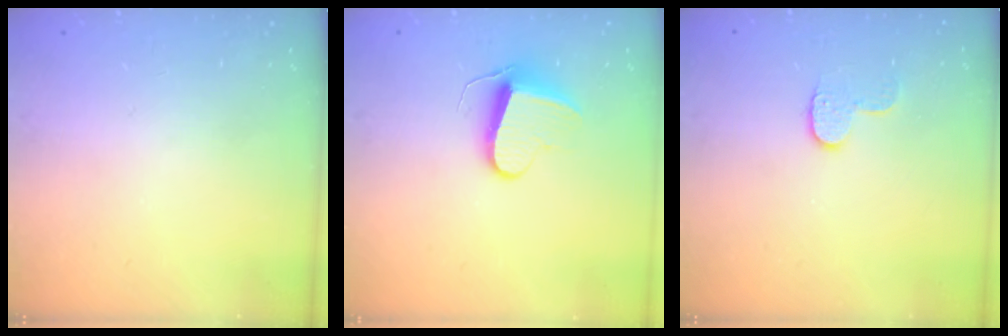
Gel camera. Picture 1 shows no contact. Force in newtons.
{"total": 9.4, "press": 9.4, "slide": 0.7}
{"total": 6.8, "press": 6.8, "slide": 0.2}